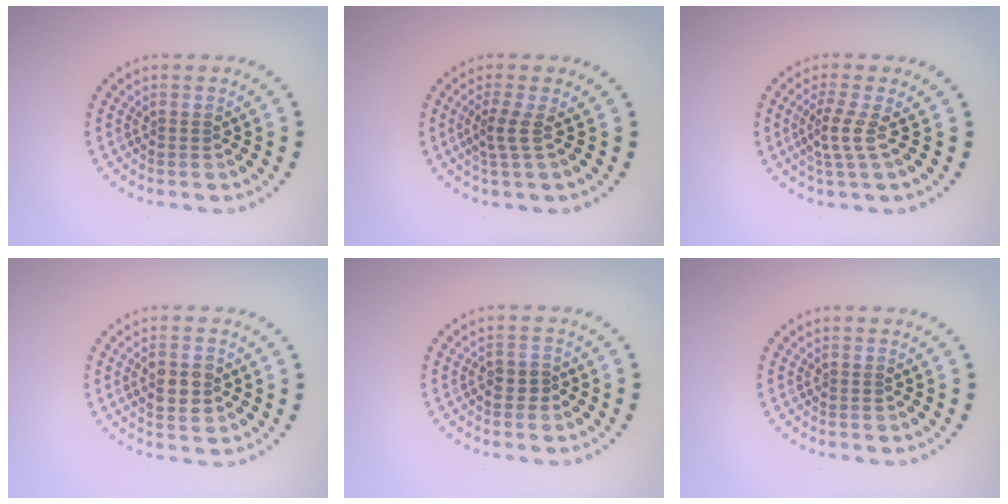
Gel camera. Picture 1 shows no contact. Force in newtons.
{"total": 1.8, "press": 1.2, "slide": 1.4}
{"total": 2.4, "press": 1.6, "slide": 1.8}
{"total": 2.9, "press": 2.9, "slide": 0.2}
{"total": 1.2, "press": 1.0, "slide": 0.6}
{"total": 0.0}